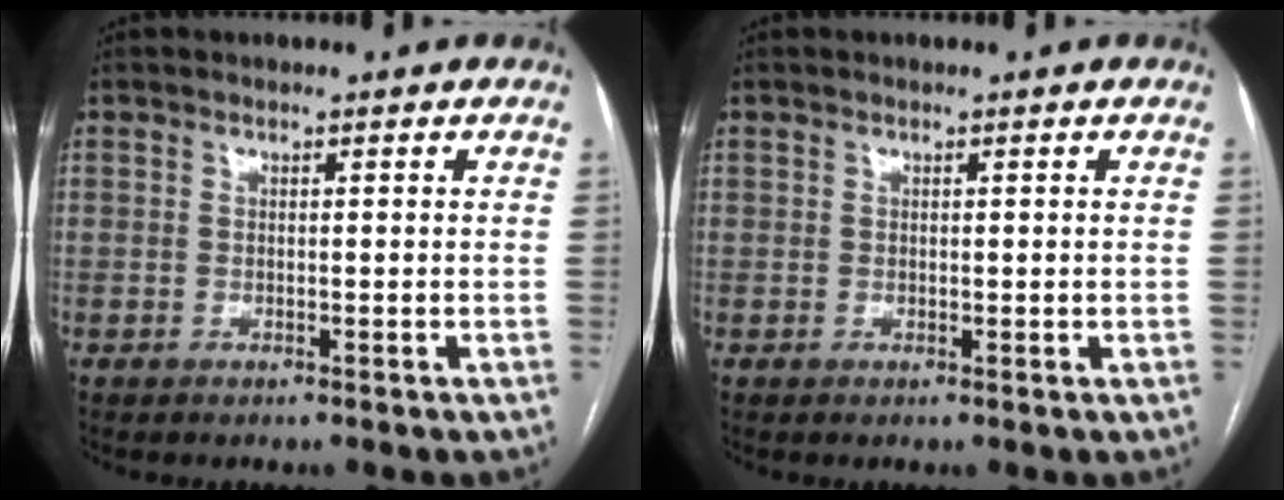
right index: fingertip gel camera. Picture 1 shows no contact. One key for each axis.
{"total": 0.6, "fx": 0.4, "fy": 0.3, "fz": 0.3, "tx": 0.001, "ty": -0.002, "tz": 0.005}